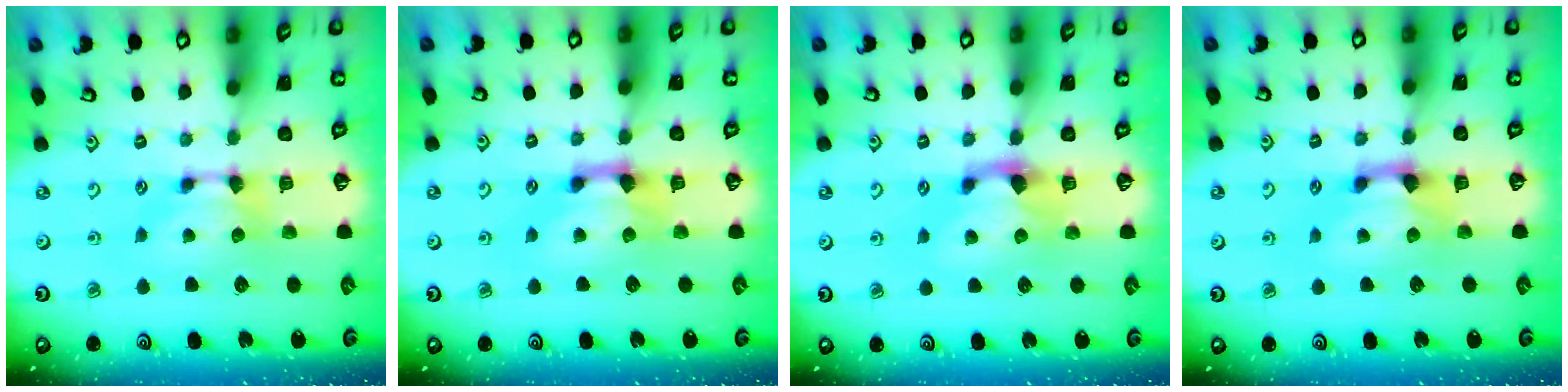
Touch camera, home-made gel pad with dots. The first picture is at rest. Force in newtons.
{"total": 1.5, "press": 0.7, "slide": 1.3}
{"total": 1.6, "press": 1.2, "slide": 1.1}
{"total": 2.3, "press": 1.8, "slide": 1.4}